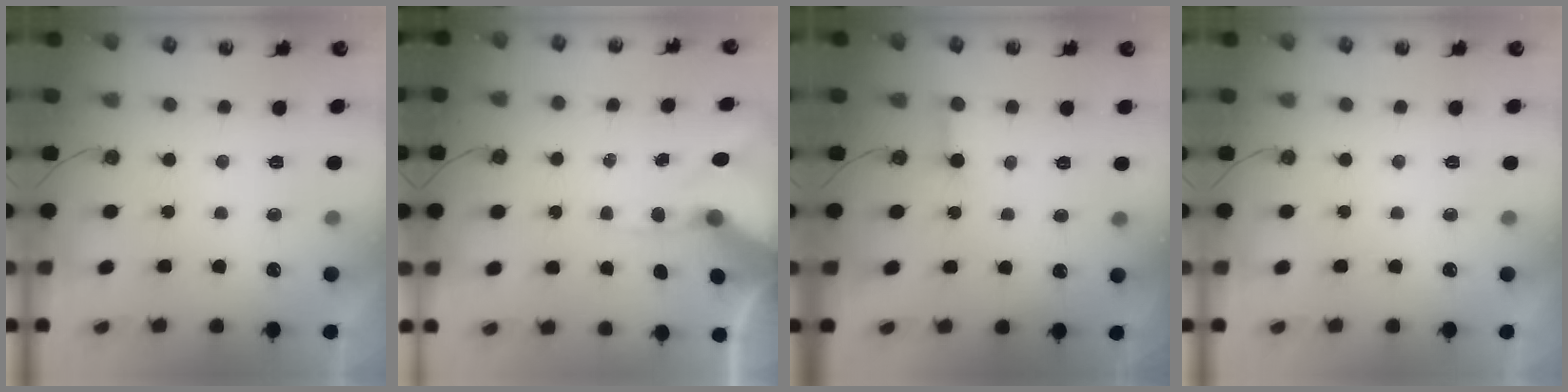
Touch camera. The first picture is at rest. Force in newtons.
{"total": 13.2, "press": 13.1, "slide": 1.7}
{"total": 2.3, "press": 2.3, "slide": 0.2}
{"total": 0.0}